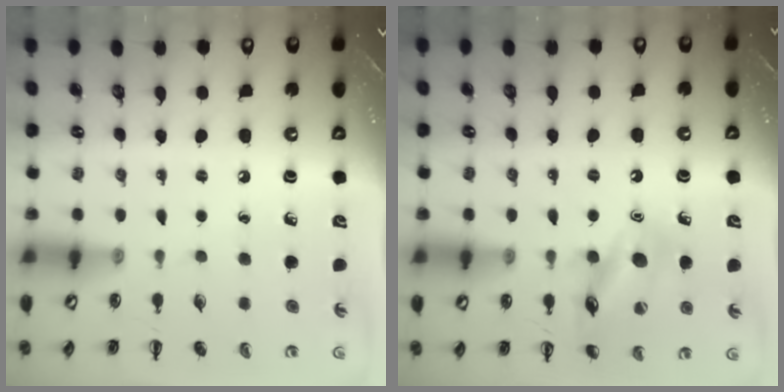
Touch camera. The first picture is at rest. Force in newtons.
{"total": 13.6, "press": 13.5, "slide": 2.0}